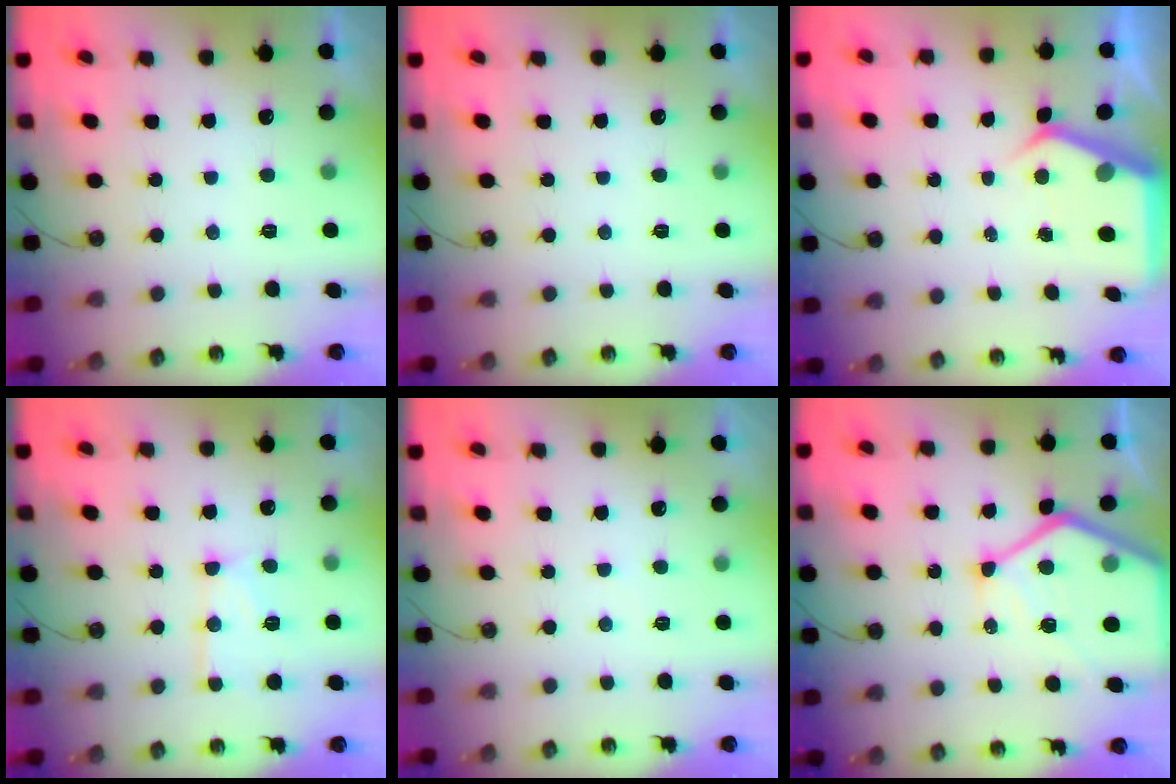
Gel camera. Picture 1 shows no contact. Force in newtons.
{"total": 0.0}
{"total": 5.1, "press": 5.1, "slide": 0.3}
{"total": 13.8, "press": 13.7, "slide": 1.2}
{"total": 2.8, "press": 2.8, "slide": 0.4}
{"total": 19.3, "press": 19.2, "slide": 2.1}